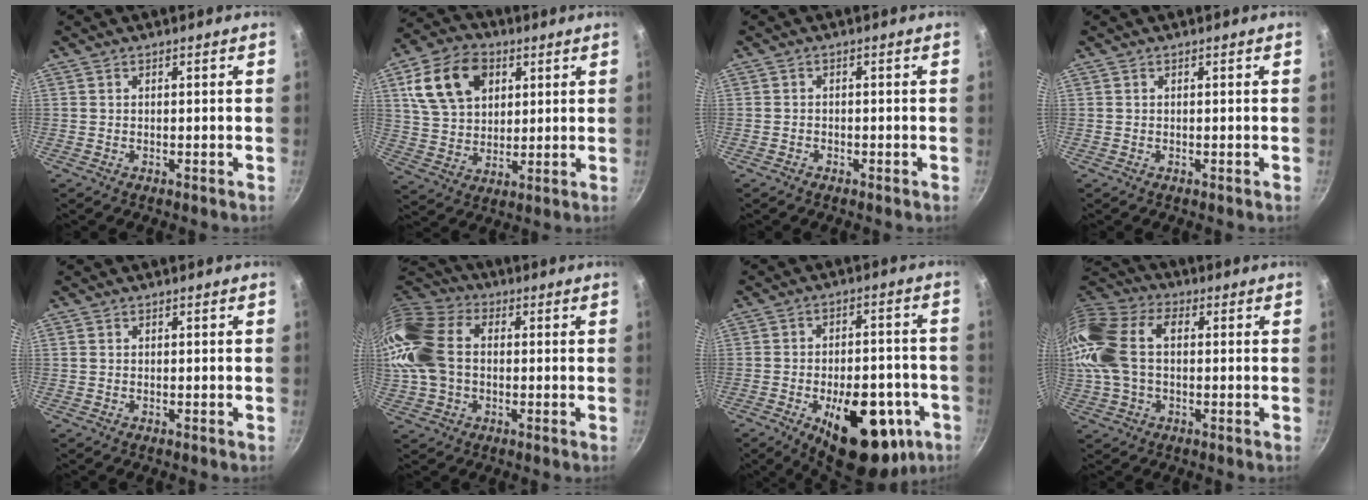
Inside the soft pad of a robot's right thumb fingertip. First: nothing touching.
{"total": 15.2, "force": [5.6, 10.8, 9.1], "torque": [-0.145, 0.000, 0.100]}
{"total": 1.2, "force": [-0.8, 0.8, 0.1], "torque": [-0.003, 0.015, -0.013]}
{"total": 0.0}
{"total": 0.5, "force": [0.2, 0.4, 0.3], "torque": [-0.008, 0.001, 0.004]}
{"total": 18.3, "force": [0.7, 13.1, 12.7], "torque": [-0.267, 0.031, 0.003]}
{"total": 22.2, "force": [-8.7, 11.5, 16.9], "torque": [-0.184, 0.029, -0.105]}
{"total": 18.0, "force": [1.4, 11.6, 13.7], "torque": [-0.292, 0.032, 0.013]}